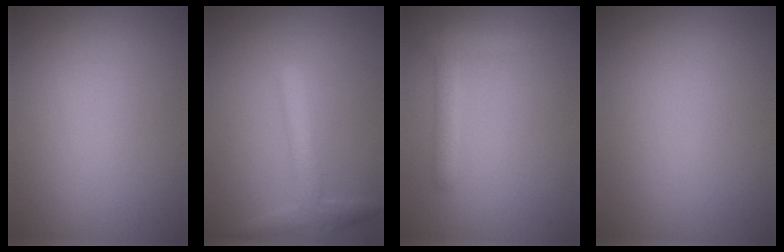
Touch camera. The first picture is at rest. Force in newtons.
{"total": 2.8, "press": 2.8, "slide": 0.1}
{"total": 1.8, "press": 1.8, "slide": 0.1}
{"total": 0.0}